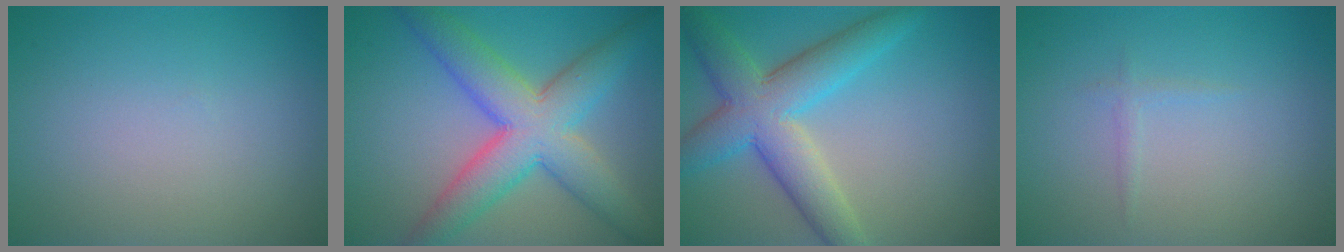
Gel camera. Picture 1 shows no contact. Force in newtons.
{"total": 8.4, "press": 8.4, "slide": 0.5}
{"total": 7.3, "press": 7.3, "slide": 0.3}
{"total": 0.7, "press": 0.7, "slide": 0.1}